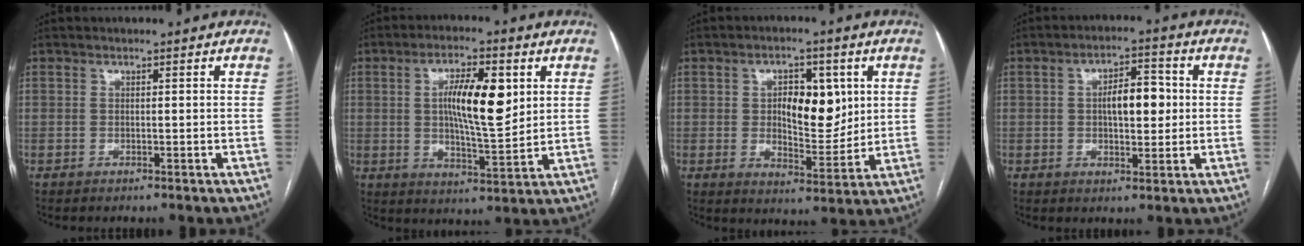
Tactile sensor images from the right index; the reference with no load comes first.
{"total": 10.9, "force": [2.6, 2.7, 10.3], "torque": [-0.181, 0.003, 0.045]}
{"total": 9.1, "force": [2.1, 4.3, 7.7], "torque": [-0.115, 0.005, 0.041]}
{"total": 7.0, "force": [0.5, 3.0, 6.4], "torque": [-0.103, 0.014, 0.009]}